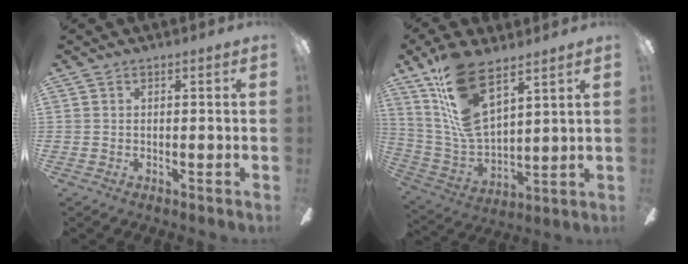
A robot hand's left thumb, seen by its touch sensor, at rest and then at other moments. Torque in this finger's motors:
{"motor_torque": [0.26, 0.12, 0.09, 0.13, 0.41]}